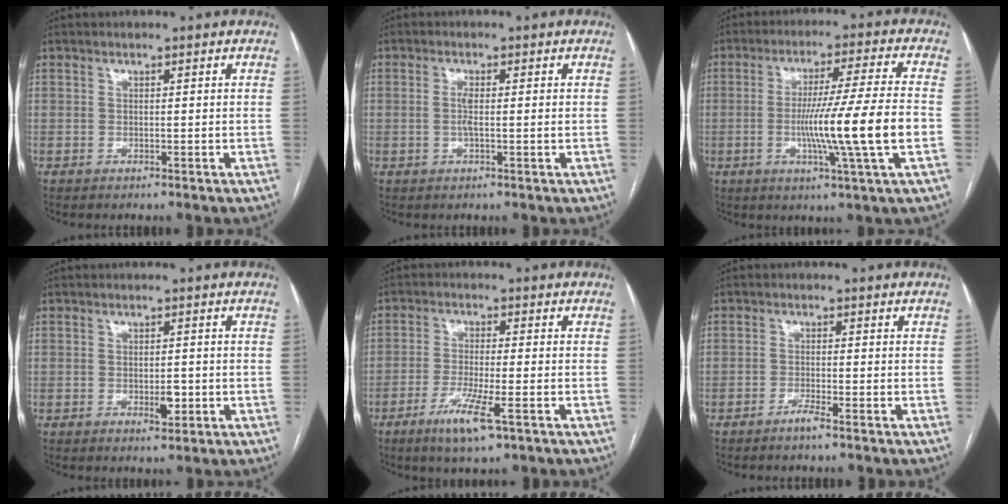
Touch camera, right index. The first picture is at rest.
{"total": 2.2, "force": [-0.1, 0.2, 2.2], "torque": [-0.047, -0.001, -0.002]}
{"total": 13.6, "force": [-2.8, -1.9, 13.2], "torque": [-0.230, -0.012, -0.049]}
{"total": 2.3, "force": [-0.6, 1.0, 2.0], "torque": [-0.032, -0.001, -0.004]}
{"total": 7.1, "force": [-3.9, 0.5, 5.9], "torque": [-0.116, -0.016, -0.068]}
{"total": 1.9, "force": [-1.5, -0.4, 1.1], "torque": [-0.028, -0.003, -0.030]}